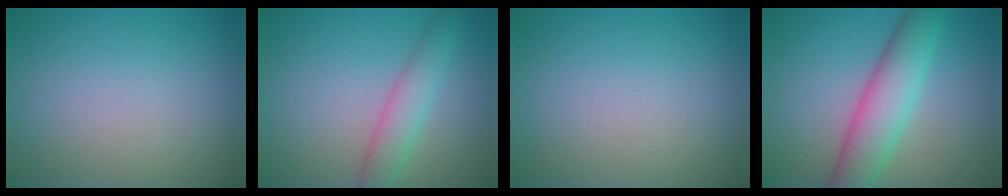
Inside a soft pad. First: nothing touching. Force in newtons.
{"total": 3.1, "press": 3.1, "slide": 0.1}
{"total": 0.0}
{"total": 5.9, "press": 5.8, "slide": 0.3}